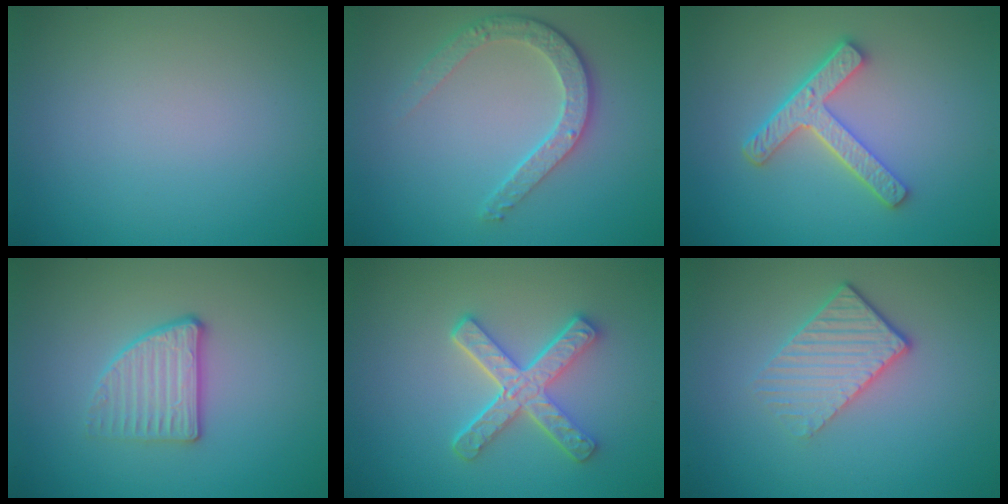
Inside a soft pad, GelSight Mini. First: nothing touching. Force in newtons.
{"total": 3.6, "press": 2.9, "slide": 2.2}
{"total": 4.3, "press": 3.3, "slide": 2.9}
{"total": 2.7, "press": 2.4, "slide": 1.1}
{"total": 4.7, "press": 3.7, "slide": 2.8}
{"total": 3.3, "press": 2.7, "slide": 1.9}